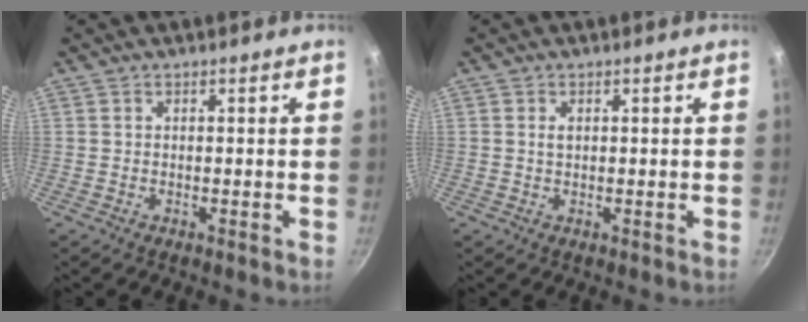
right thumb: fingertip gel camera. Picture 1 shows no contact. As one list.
[{"total": 1.3, "force": [0.3, 0.8, 1.0], "torque": [-0.016, 0.001, 0.005]}]